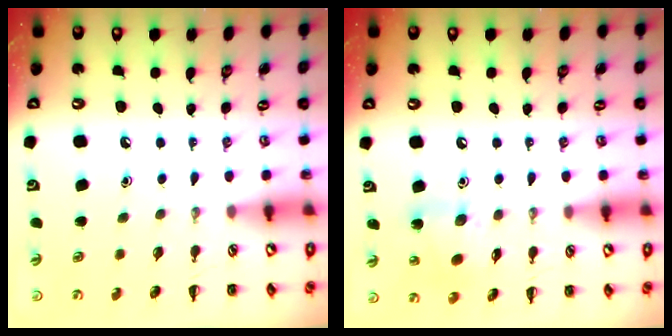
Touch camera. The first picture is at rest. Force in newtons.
{"total": 10.0, "press": 10.0, "slide": 1.1}